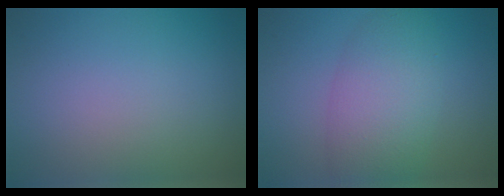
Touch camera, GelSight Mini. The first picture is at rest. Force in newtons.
{"total": 5.6, "press": 5.6, "slide": 0.2}